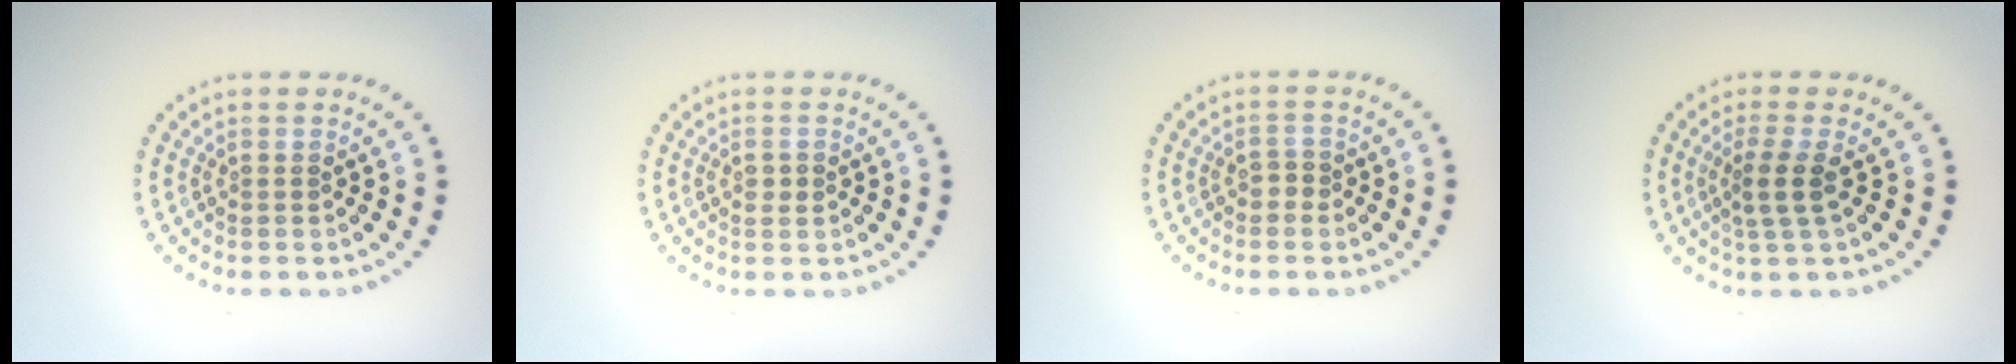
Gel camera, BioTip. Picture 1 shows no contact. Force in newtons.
{"total": 0.9, "press": 0.9, "slide": 0.2}
{"total": 1.0, "press": 0.9, "slide": 0.5}
{"total": 2.3, "press": 1.8, "slide": 1.4}